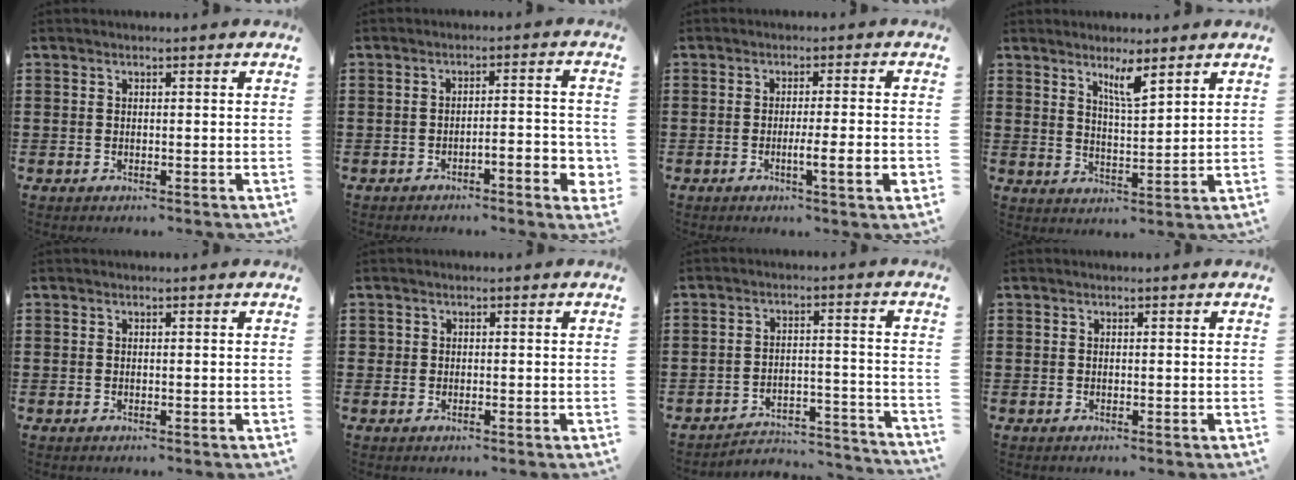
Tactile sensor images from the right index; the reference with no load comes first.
{"total": 4.3, "force": [-2.4, 0.6, 3.6], "torque": [-0.058, -0.003, -0.040]}
{"total": 5.4, "force": [-1.8, 0.0, 5.1], "torque": [-0.082, -0.014, -0.028]}
{"total": 4.5, "force": [3.3, 0.6, 3.0], "torque": [-0.058, -0.004, 0.055]}
{"total": 0.0}
{"total": 0.6, "force": [0.0, 0.6, 0.1], "torque": [-0.003, 0.004, -0.002]}
{"total": 4.1, "force": [-3.8, 0.9, 1.1], "torque": [-0.023, 0.003, -0.080]}
{"total": 0.0}